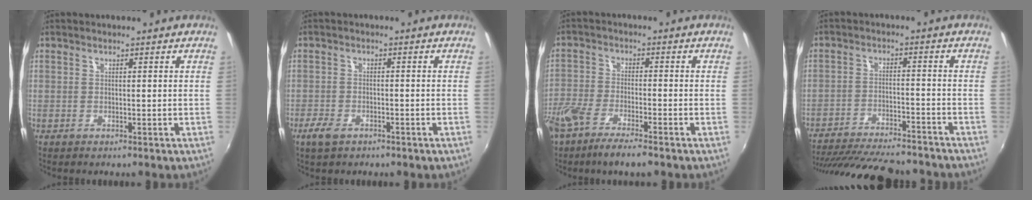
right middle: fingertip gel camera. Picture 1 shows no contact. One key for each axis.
{"total": 4.5, "fx": -2.9, "fy": 2.4, "fz": 2.4, "tx": -0.062, "ty": -0.008, "tz": -0.050}
{"total": 8.6, "fx": -6.4, "fy": 1.9, "fz": 5.4, "tx": -0.132, "ty": -0.023, "tz": -0.127}
{"total": 22.2, "fx": -19.3, "fy": 5.3, "fz": 9.6, "tx": -0.190, "ty": -0.018, "tz": -0.274}